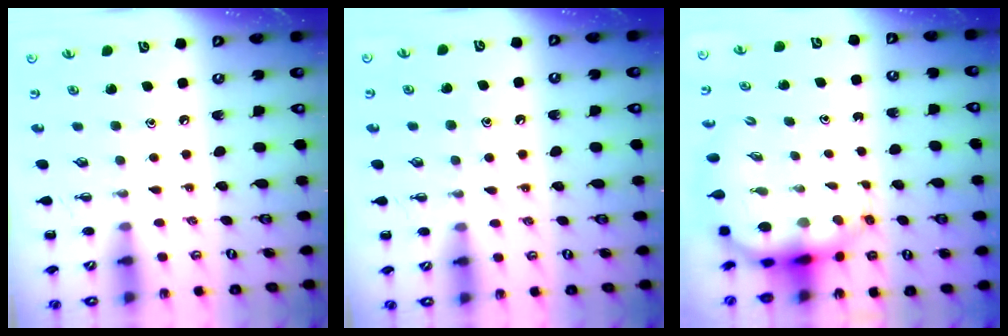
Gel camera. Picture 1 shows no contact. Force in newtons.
{"total": 8.4, "press": 8.3, "slide": 1.2}
{"total": 8.8, "press": 8.5, "slide": 2.2}